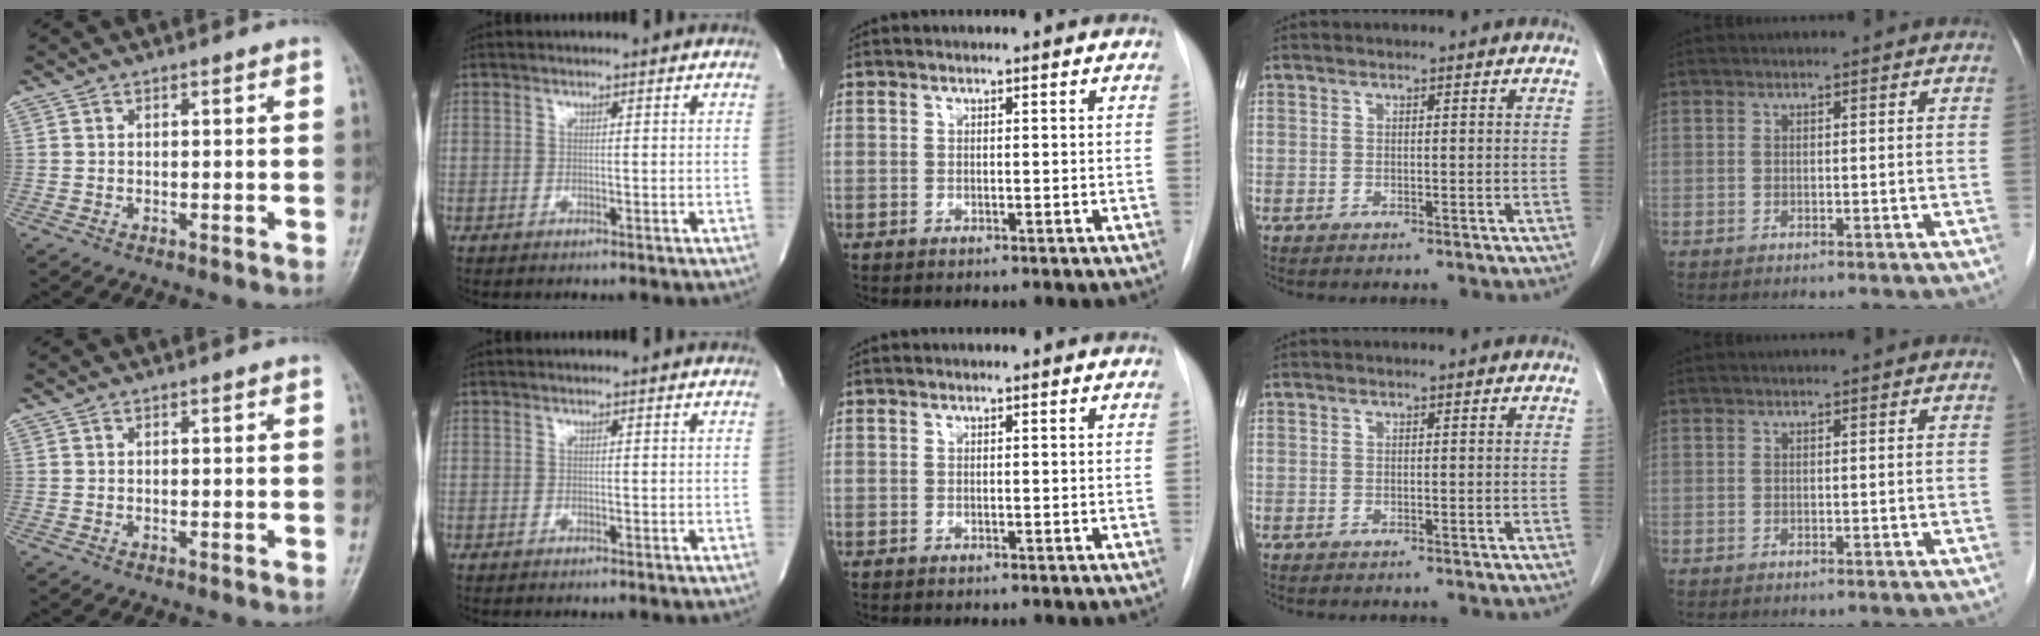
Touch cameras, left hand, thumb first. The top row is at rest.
{}